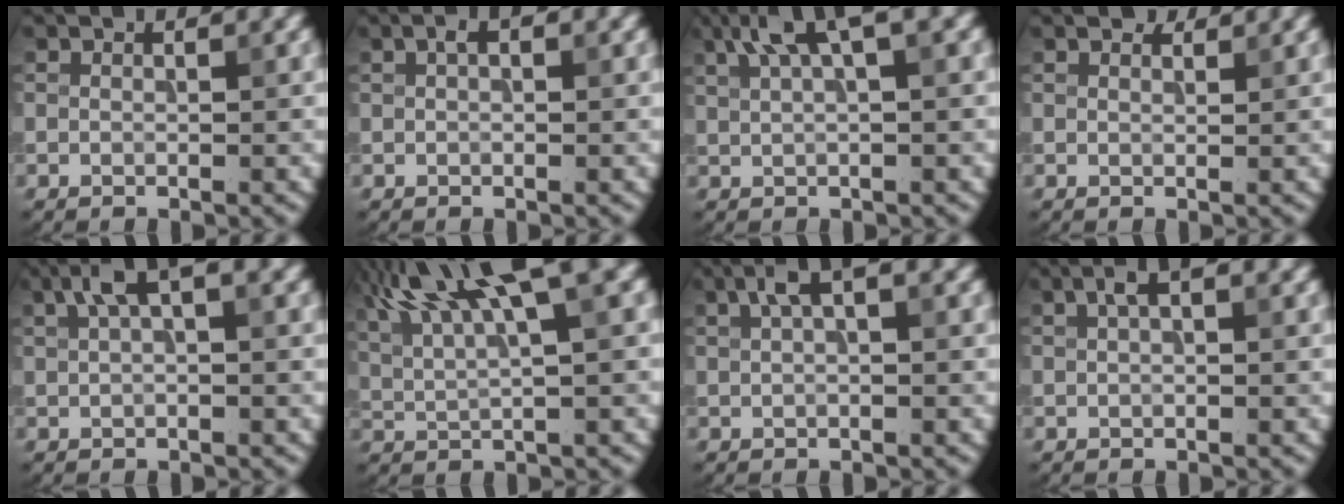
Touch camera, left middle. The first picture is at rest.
{"total": 1.4, "force": [0.5, 0.7, 1.1], "torque": [-0.018, 0.005, 0.008]}
{"total": 5.4, "force": [3.0, 1.3, 4.3], "torque": [-0.077, 0.016, 0.054]}
{"total": 1.6, "force": [1.4, 0.5, 0.5], "torque": [-0.015, 0.001, 0.018]}
{"total": 3.8, "force": [1.7, 1.2, 3.1], "torque": [-0.058, 0.012, 0.027]}
{"total": 12.6, "force": [6.5, 3.4, 10.2], "torque": [-0.175, 0.027, 0.109]}
{"total": 3.1, "force": [1.4, 1.0, 2.6], "torque": [-0.046, 0.010, 0.023]}
{"total": 2.2, "force": [1.0, 0.7, 1.8], "torque": [-0.033, 0.008, 0.017]}